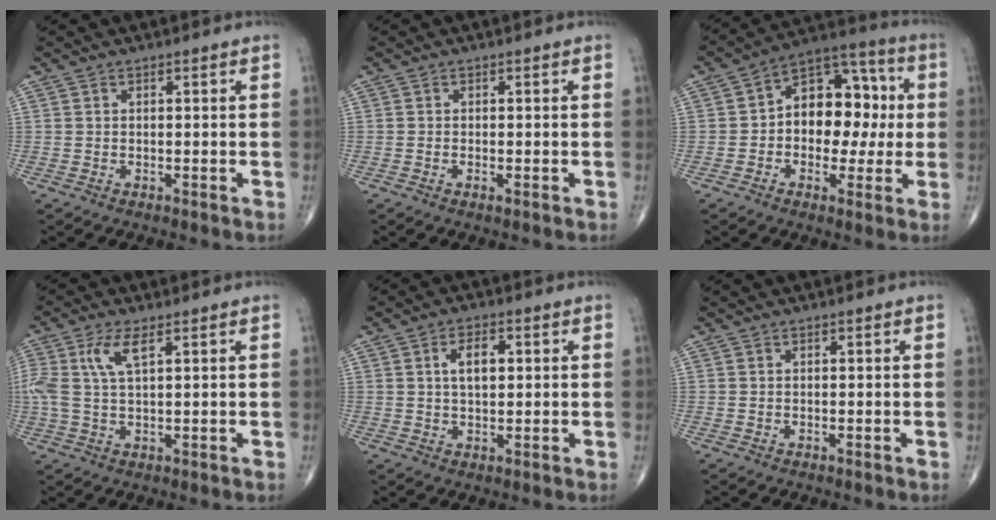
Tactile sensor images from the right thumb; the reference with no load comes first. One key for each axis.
{"total": 0.8, "fx": -0.3, "fy": 0.3, "fz": 0.7, "tx": -0.014, "ty": -0.002, "tz": -0.006}
{"total": 15.1, "fx": 0.4, "fy": 10.2, "fz": 11.1, "tx": -0.109, "ty": 0.040, "tz": -0.005}
{"total": 6.2, "fx": 2.2, "fy": 2.1, "fz": 5.4, "tx": -0.138, "ty": 0.005, "tz": 0.045}
{"total": 5.3, "fx": 1.2, "fy": 2.8, "fz": 4.3, "tx": -0.068, "ty": 0.002, "tz": 0.018}
{"total": 0.0}